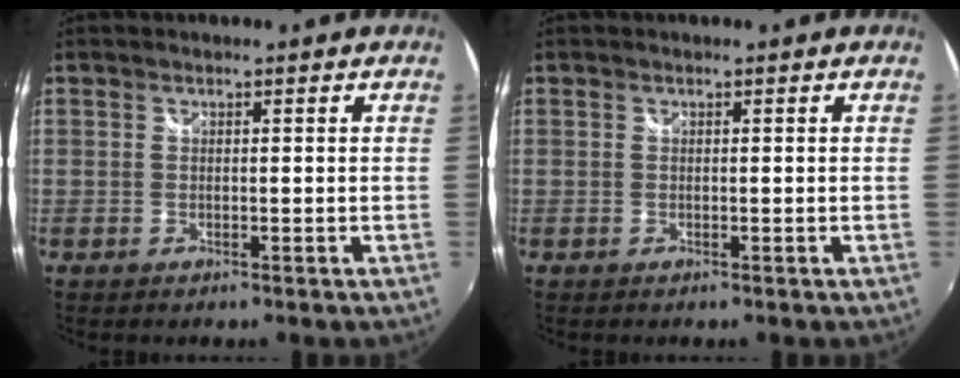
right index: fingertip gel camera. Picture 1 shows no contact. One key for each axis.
{"total": 0.0}